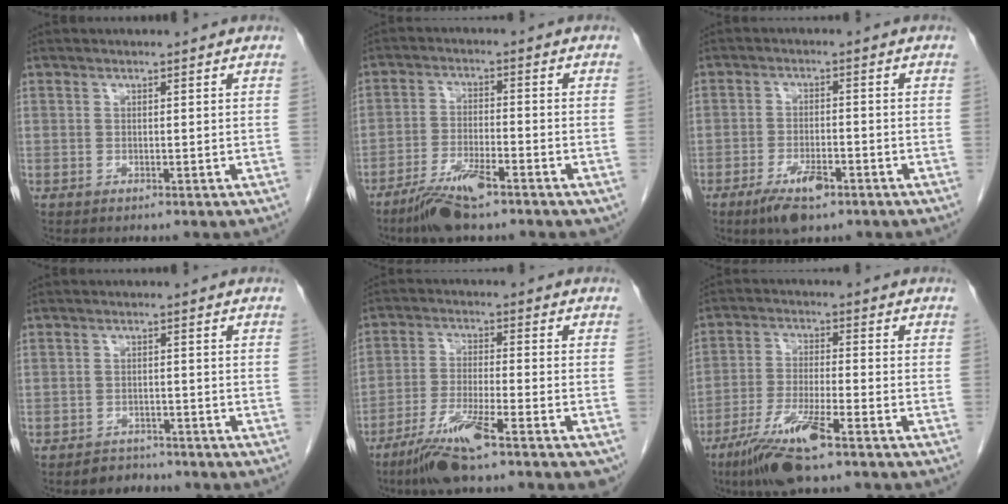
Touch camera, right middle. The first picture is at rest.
{"total": 7.6, "force": [-5.1, 1.5, 5.3], "torque": [-0.106, -0.012, -0.091]}
{"total": 5.8, "force": [-3.6, 1.9, 4.2], "torque": [-0.079, -0.005, -0.057]}
{"total": 2.7, "force": [-2.3, 1.5, -0.2], "torque": [-0.003, 0.006, -0.034]}
{"total": 10.6, "force": [-6.8, 0.7, 8.2], "torque": [-0.148, -0.021, -0.119]}
{"total": 9.8, "force": [-6.3, 0.7, 7.5], "torque": [-0.152, -0.023, -0.117]}